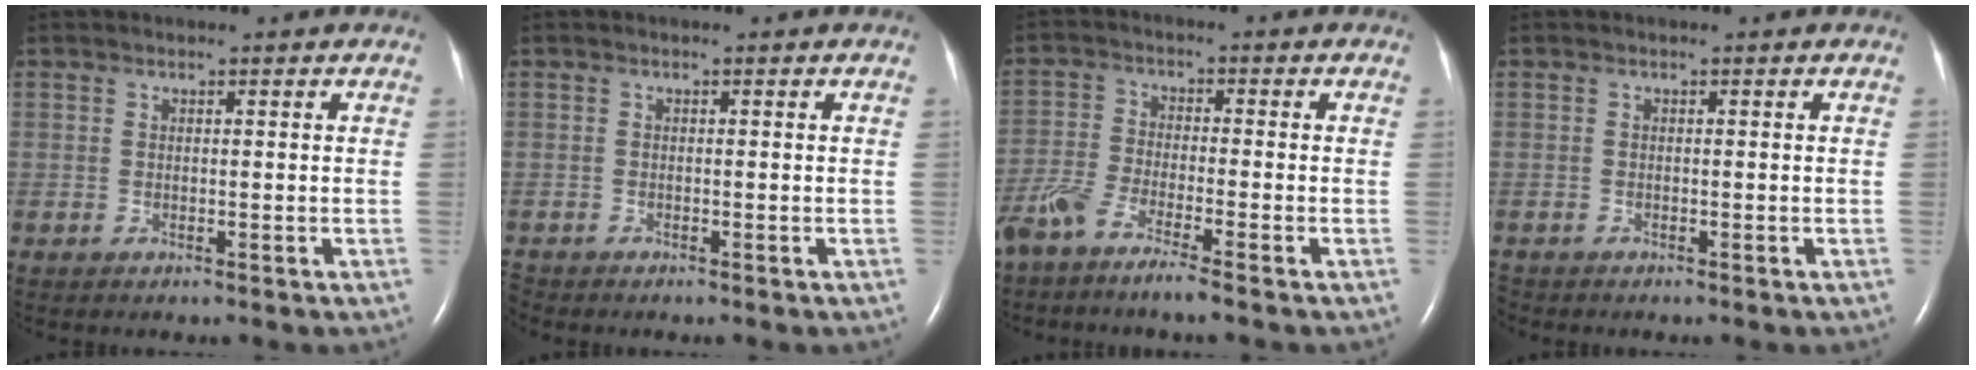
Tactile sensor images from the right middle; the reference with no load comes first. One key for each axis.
{"total": 1.0, "fx": -1.0, "fy": 0.1, "fz": 0.0, "tx": -0.002, "ty": -0.004, "tz": -0.017}
{"total": 5.9, "fx": -4.6, "fy": -0.1, "fz": 3.7, "tx": -0.086, "ty": -0.014, "tz": -0.099}
{"total": 0.9, "fx": -0.8, "fy": 0.3, "fz": 0.0, "tx": -0.004, "ty": -0.003, "tz": -0.014}